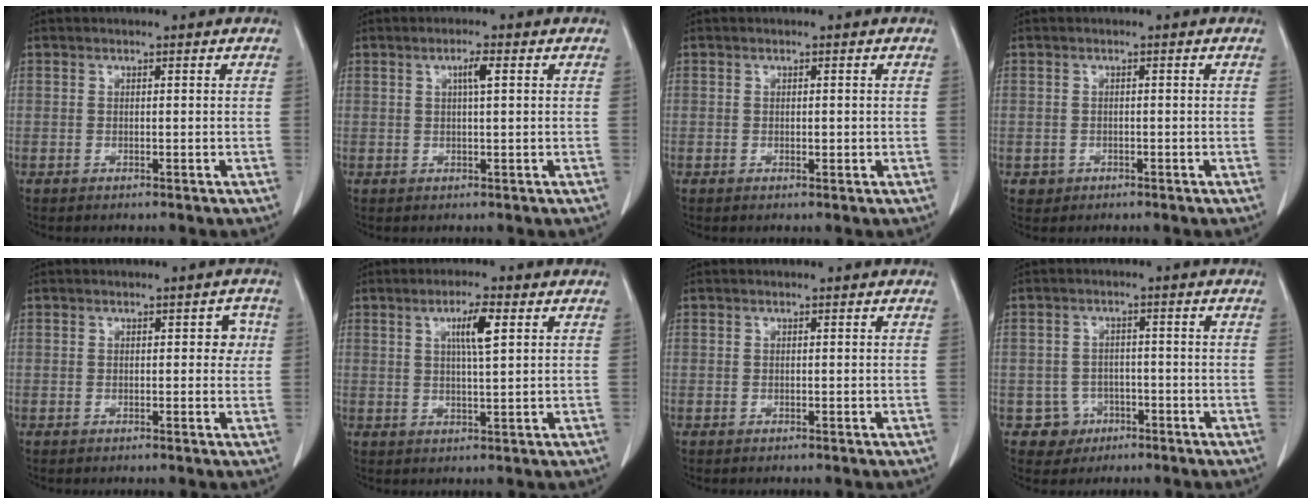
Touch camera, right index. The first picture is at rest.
{"total": 2.2, "force": [0.7, 0.0, 2.1], "torque": [-0.039, 0.001, 0.011]}
{"total": 0.8, "force": [-0.1, 0.5, 0.7], "torque": [-0.009, 0.000, -0.001]}
{"total": 3.1, "force": [-1.4, 2.8, 0.2], "torque": [0.003, 0.012, -0.016]}
{"total": 2.5, "force": [0.4, 1.4, 2.0], "torque": [-0.017, 0.016, 0.004]}
{"total": 4.9, "force": [1.8, 0.3, 4.6], "torque": [-0.079, 0.000, 0.030]}
{"total": 0.0}
{"total": 4.1, "force": [-1.8, 3.7, -0.2], "torque": [0.012, 0.017, -0.023]}